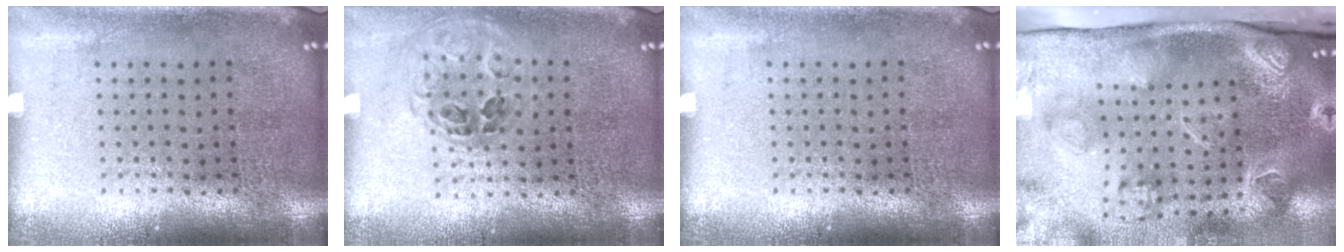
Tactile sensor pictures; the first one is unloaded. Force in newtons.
{"total": 1.1, "press": 1.0, "slide": 0.6}
{"total": 0.0}
{"total": 4.1, "press": 3.0, "slide": 2.8}